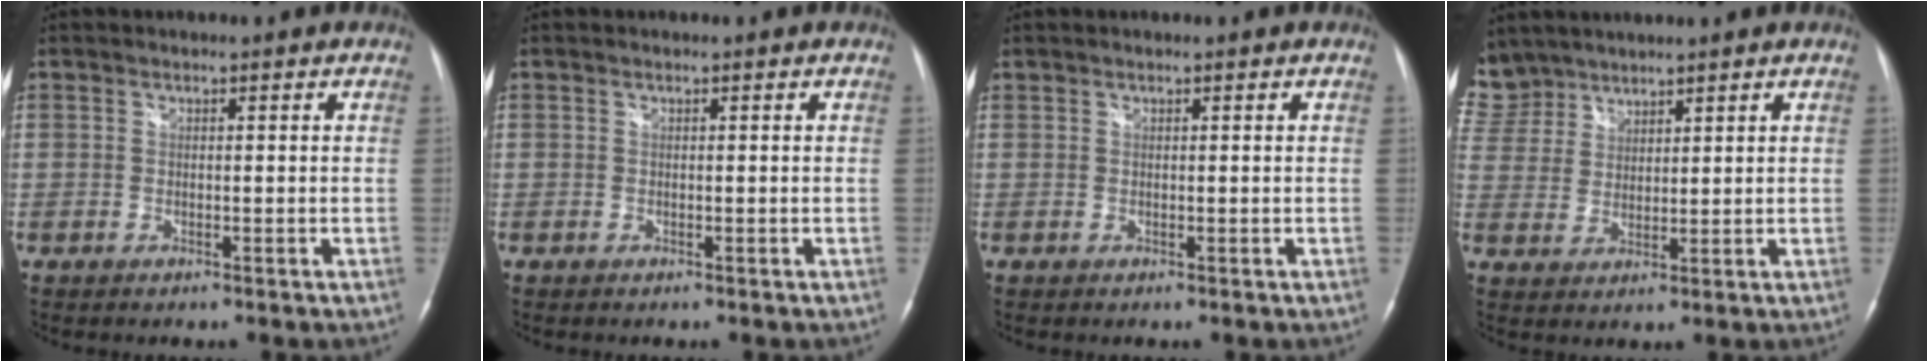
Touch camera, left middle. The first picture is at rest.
{"total": 0.0}
{"total": 0.0}
{"total": 9.5, "force": [7.8, 5.3, 0.9], "torque": [-0.044, 0.016, 0.169]}